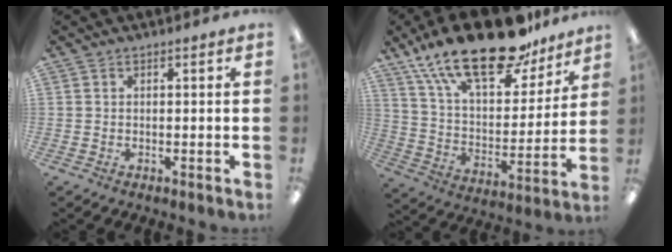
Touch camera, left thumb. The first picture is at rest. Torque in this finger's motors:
{"motor_torque": [0.67, 0.29, 1.58, -1.19, 0.15]}